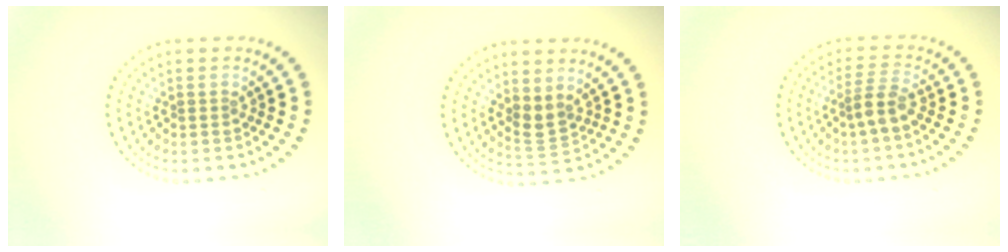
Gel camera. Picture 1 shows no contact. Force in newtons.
{"total": 1.9, "press": 1.6, "slide": 1.0}
{"total": 2.2, "press": 1.7, "slide": 1.4}